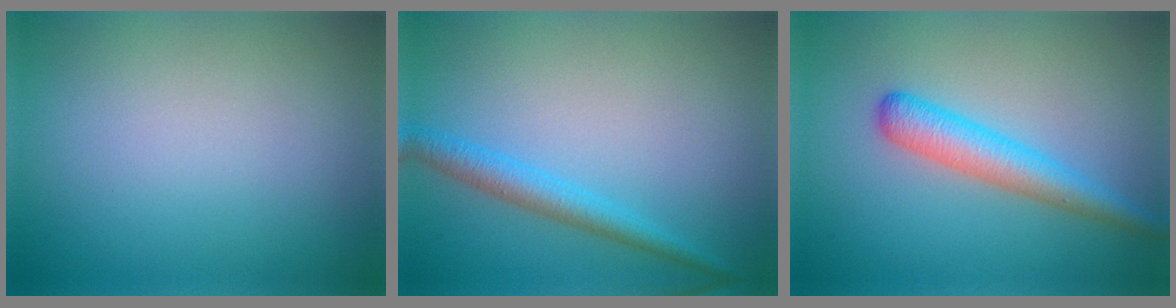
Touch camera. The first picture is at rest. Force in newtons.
{"total": 2.6, "press": 2.6, "slide": 0.1}
{"total": 3.8, "press": 3.8, "slide": 0.1}